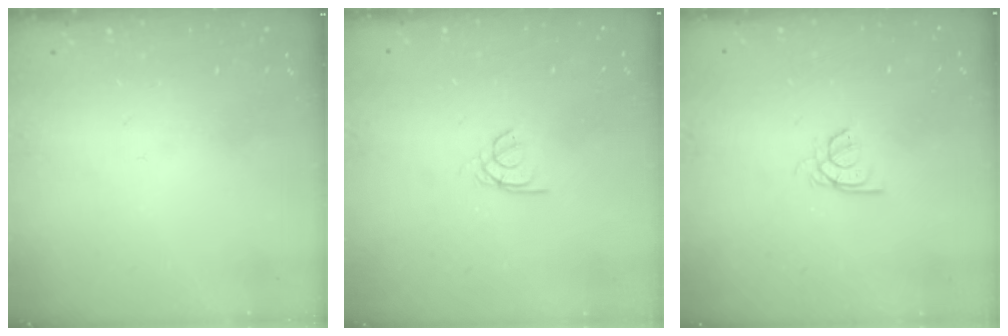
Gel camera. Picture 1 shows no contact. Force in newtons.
{"total": 2.1, "press": 2.1, "slide": 0.2}
{"total": 2.4, "press": 2.4, "slide": 0.4}